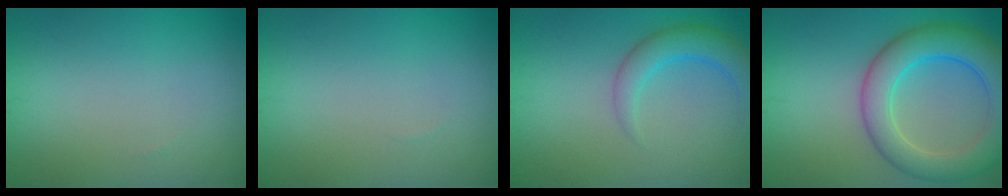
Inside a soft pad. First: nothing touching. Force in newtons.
{"total": 0.0}
{"total": 3.3, "press": 3.3, "slide": 0.3}
{"total": 7.3, "press": 7.3, "slide": 0.3}